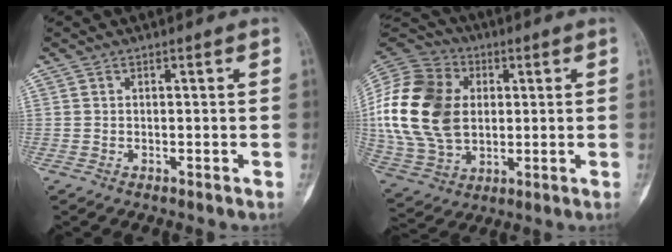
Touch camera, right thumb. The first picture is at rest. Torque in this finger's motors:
{"motor_torque": [1.99, 2.23, 0.86, -0.82, 0.13]}